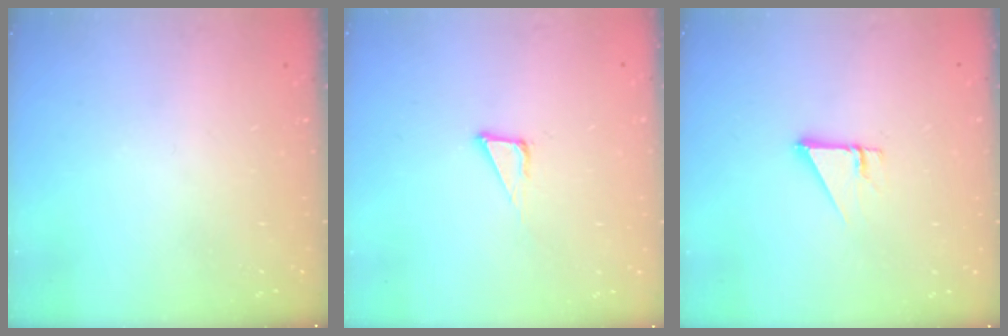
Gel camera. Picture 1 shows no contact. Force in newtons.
{"total": 3.8, "press": 3.8, "slide": 0.2}
{"total": 2.7, "press": 2.7, "slide": 0.2}